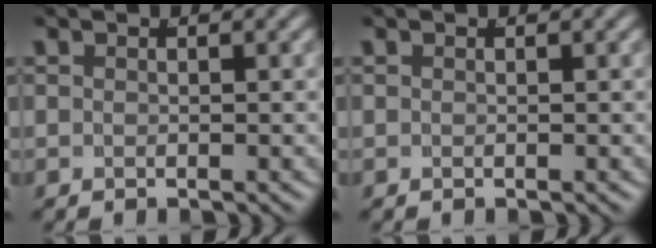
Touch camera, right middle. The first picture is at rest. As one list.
[{"total": 0.0}]